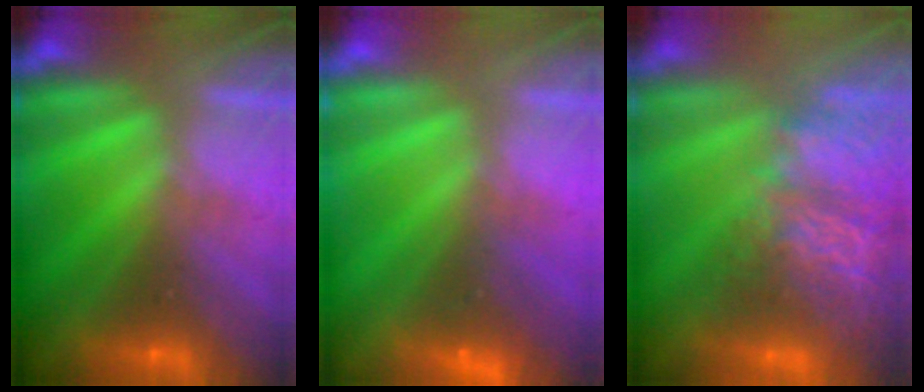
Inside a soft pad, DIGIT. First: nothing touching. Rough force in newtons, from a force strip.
{"total": 2.3}
{"total": 8.6}